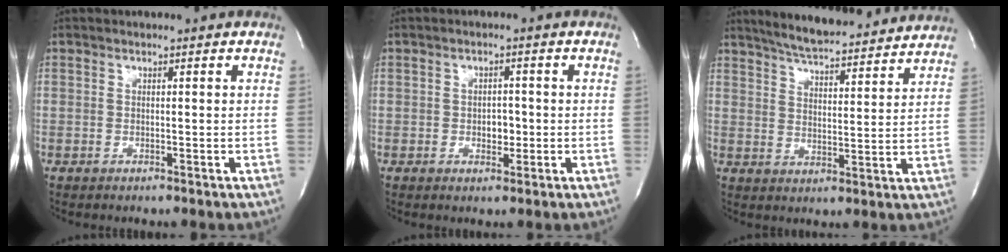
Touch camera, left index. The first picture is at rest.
{"total": 2.5, "force": [-0.5, 1.6, 1.9], "torque": [-0.025, 0.003, -0.004]}
{"total": 17.1, "force": [15.7, 2.3, 6.4], "torque": [-0.101, 0.014, 0.219]}